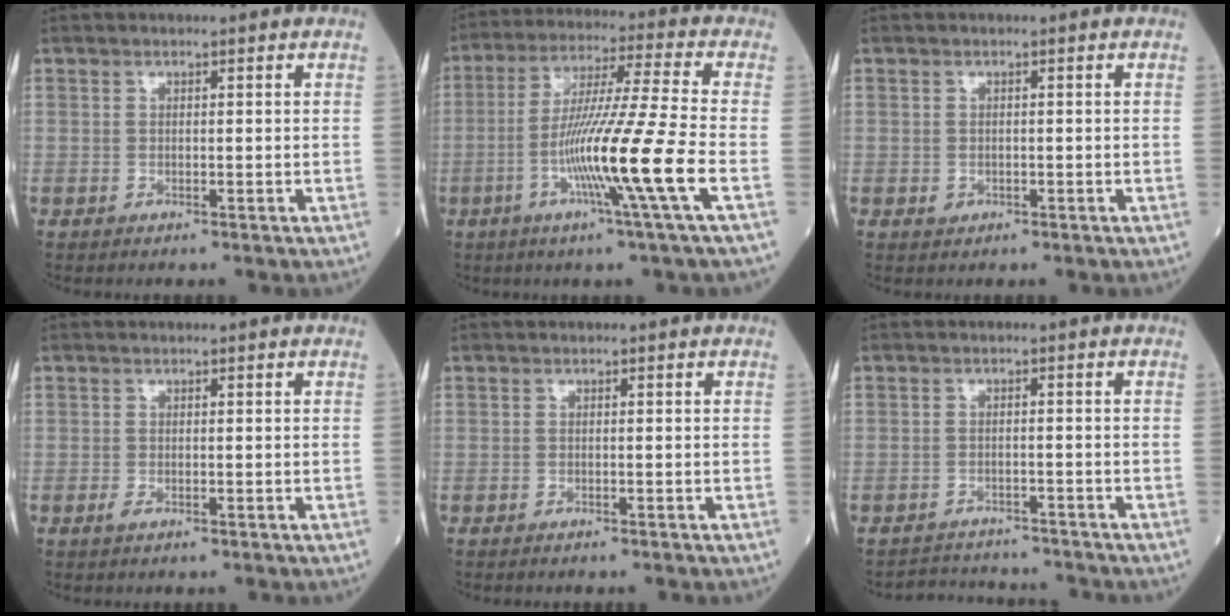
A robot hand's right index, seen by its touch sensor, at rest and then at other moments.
{"total": 14.3, "force": [-4.6, -2.7, 13.3], "torque": [-0.245, -0.019, -0.089]}
{"total": 0.8, "force": [-0.3, 0.7, 0.3], "torque": [-0.006, 0.001, -0.001]}
{"total": 0.9, "force": [-0.5, 0.3, 0.6], "torque": [-0.015, -0.001, -0.009]}
{"total": 0.9, "force": [-0.8, -0.1, 0.4], "torque": [-0.006, 0.000, -0.012]}
{"total": 6.4, "force": [-6.4, 0.8, 0.1], "torque": [-0.001, 0.011, -0.090]}